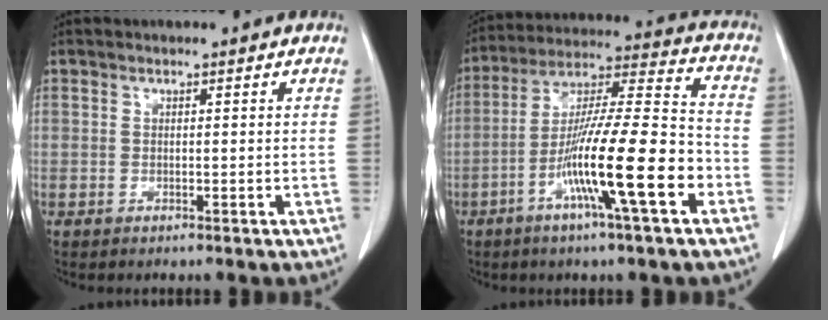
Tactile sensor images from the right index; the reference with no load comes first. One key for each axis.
{"total": 17.2, "fx": -6.6, "fy": 0.5, "fz": 15.9, "tx": -0.281, "ty": -0.008, "tz": -0.117}